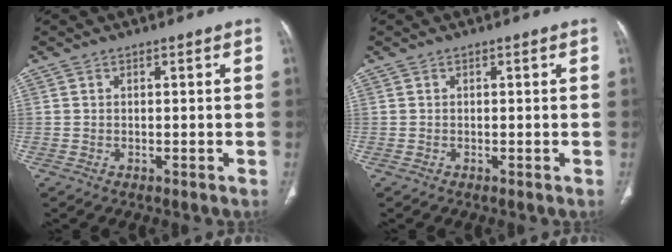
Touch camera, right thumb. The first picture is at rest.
{"total": 0.0}